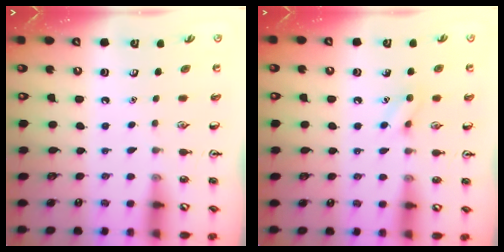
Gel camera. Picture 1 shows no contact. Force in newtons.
{"total": 6.4, "press": 6.4, "slide": 0.9}